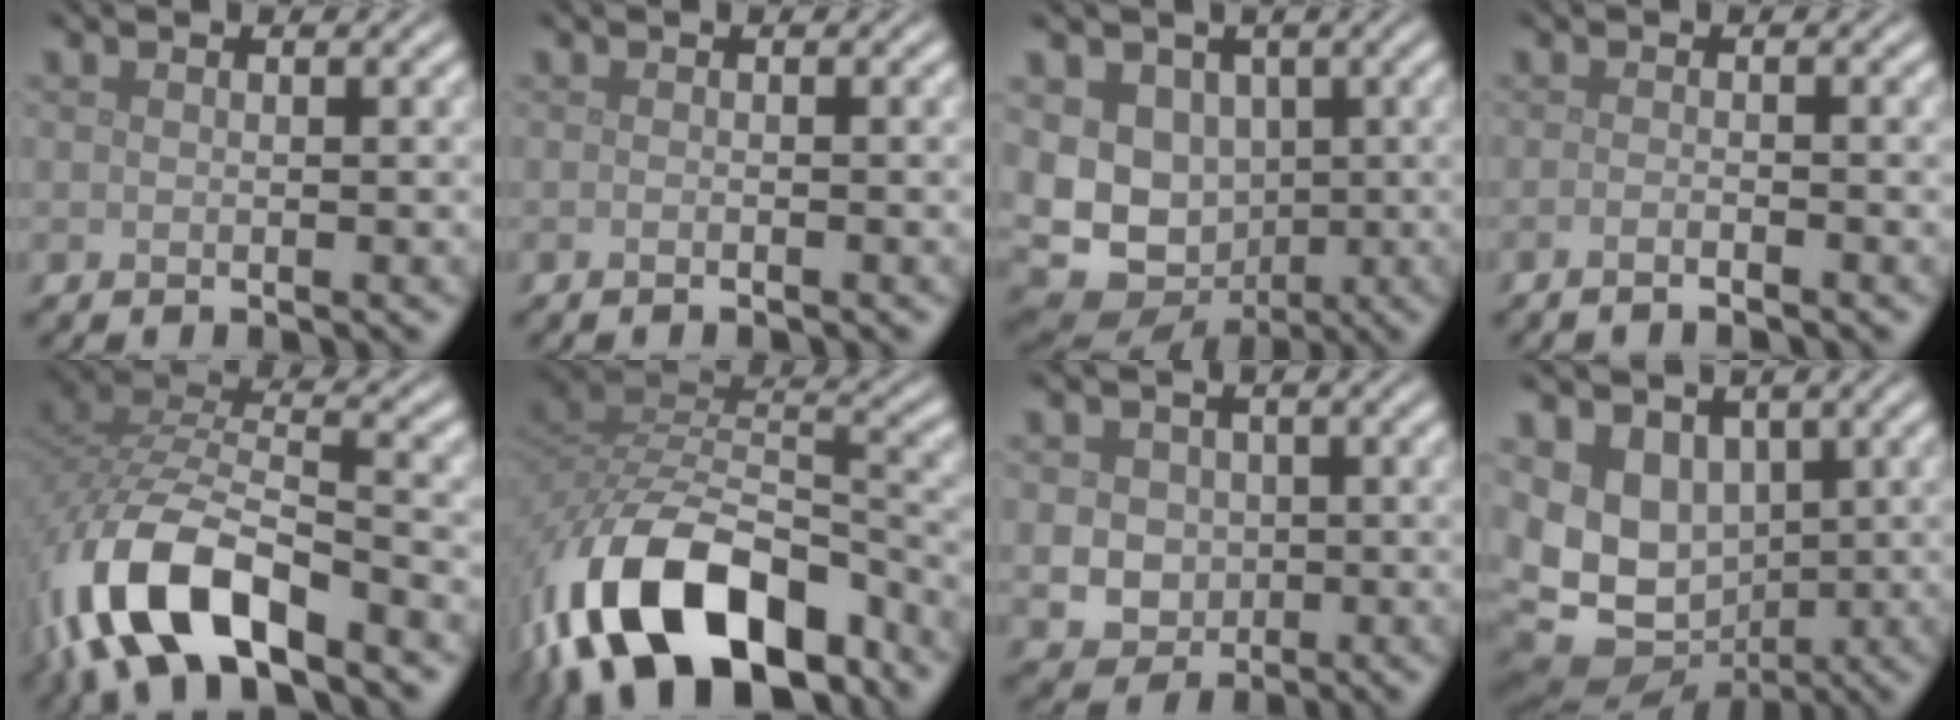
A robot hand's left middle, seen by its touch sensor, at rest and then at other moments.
{"total": 0.7, "force": [-0.3, 0.2, 0.6], "torque": [-0.005, -0.003, -0.009]}
{"total": 10.1, "force": [-0.1, 8.4, 5.6], "torque": [-0.086, 0.003, -0.024]}
{"total": 1.3, "force": [-0.8, 0.3, 0.9], "torque": [-0.012, -0.002, -0.019]}
{"total": 11.7, "force": [-6.6, 5.1, 8.2], "torque": [-0.176, -0.011, -0.129]}
{"total": 14.5, "force": [-8.5, 7.6, 9.0], "torque": [-0.176, -0.004, -0.156]}
{"total": 4.1, "force": [0.1, 3.7, 1.8], "torque": [-0.026, 0.006, -0.009]}
{"total": 9.0, "force": [0.5, 7.1, 5.5], "torque": [-0.108, -0.019, 0.023]}